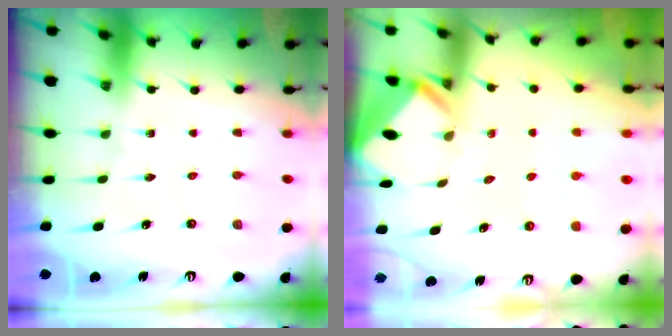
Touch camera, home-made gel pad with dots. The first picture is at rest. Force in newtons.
{"total": 2.7, "press": 2.7, "slide": 0.2}